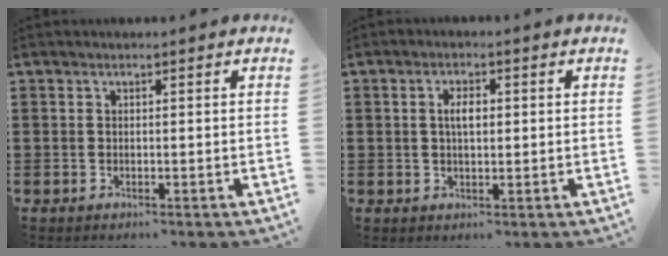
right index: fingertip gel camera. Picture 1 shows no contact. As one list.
[{"total": 3.0, "force": [0.4, 1.2, 2.7], "torque": [-0.054, 0.006, 0.005]}]